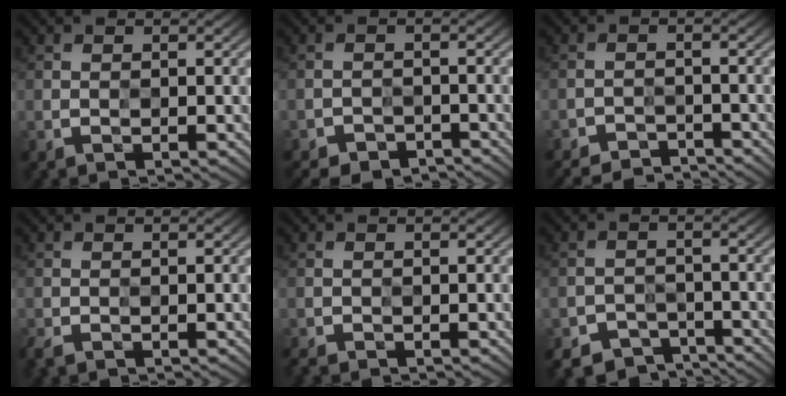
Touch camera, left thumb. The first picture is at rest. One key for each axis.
{"total": 3.2, "fx": -3.0, "fy": 1.1, "fz": 0.3, "tx": -0.008, "ty": -0.002, "tz": -0.050}
{"total": 3.4, "fx": -3.4, "fy": -0.1, "fz": 0.1, "tx": -0.008, "ty": 0.001, "tz": -0.067}
{"total": 1.7, "fx": -1.1, "fy": 0.7, "fz": 1.2, "tx": -0.028, "ty": -0.006, "tz": -0.023}
{"total": 1.6, "fx": -1.2, "fy": 0.3, "fz": 0.9, "tx": -0.021, "ty": -0.005, "tz": -0.022}
{"total": 3.1, "fx": -2.6, "fy": 0.8, "fz": -1.4, "tx": 0.031, "ty": 0.004, "tz": -0.054}